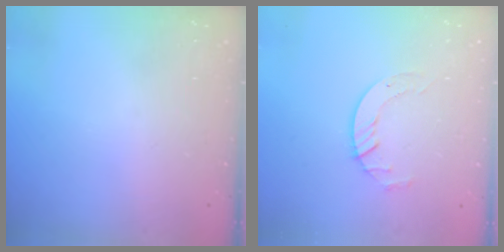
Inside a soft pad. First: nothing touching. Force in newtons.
{"total": 5.7, "press": 5.7, "slide": 0.4}